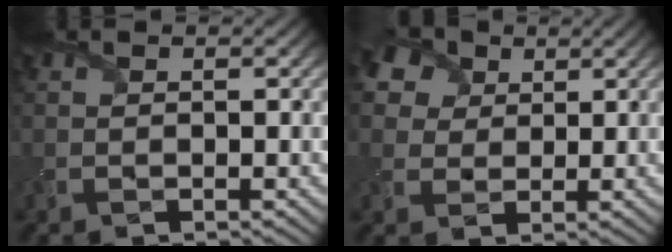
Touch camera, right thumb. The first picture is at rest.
{"total": 8.1, "force": [4.1, 5.7, 3.9], "torque": [-0.117, 0.027, 0.057]}